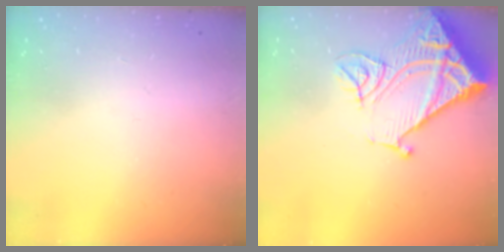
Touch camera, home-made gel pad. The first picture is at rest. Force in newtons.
{"total": 18.4, "press": 18.3, "slide": 2.4}